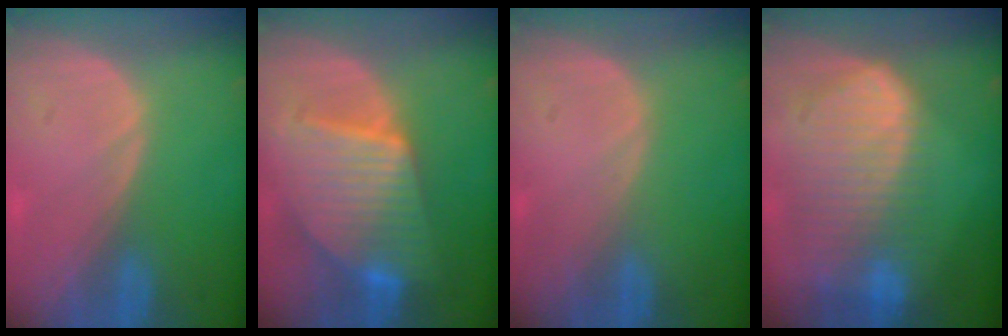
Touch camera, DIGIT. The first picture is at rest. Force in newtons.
{"total": 10.0, "press": 10.0, "slide": 0.7}
{"total": 0.0}
{"total": 10.5, "press": 9.1, "slide": 5.3}